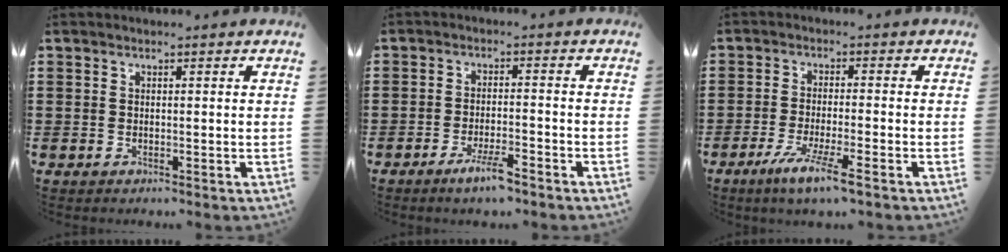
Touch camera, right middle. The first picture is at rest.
{"total": 4.2, "force": [-2.9, 0.6, 3.0], "torque": [-0.061, -0.003, -0.053]}
{"total": 5.4, "force": [-3.6, 0.0, 4.1], "torque": [-0.086, -0.015, -0.065]}